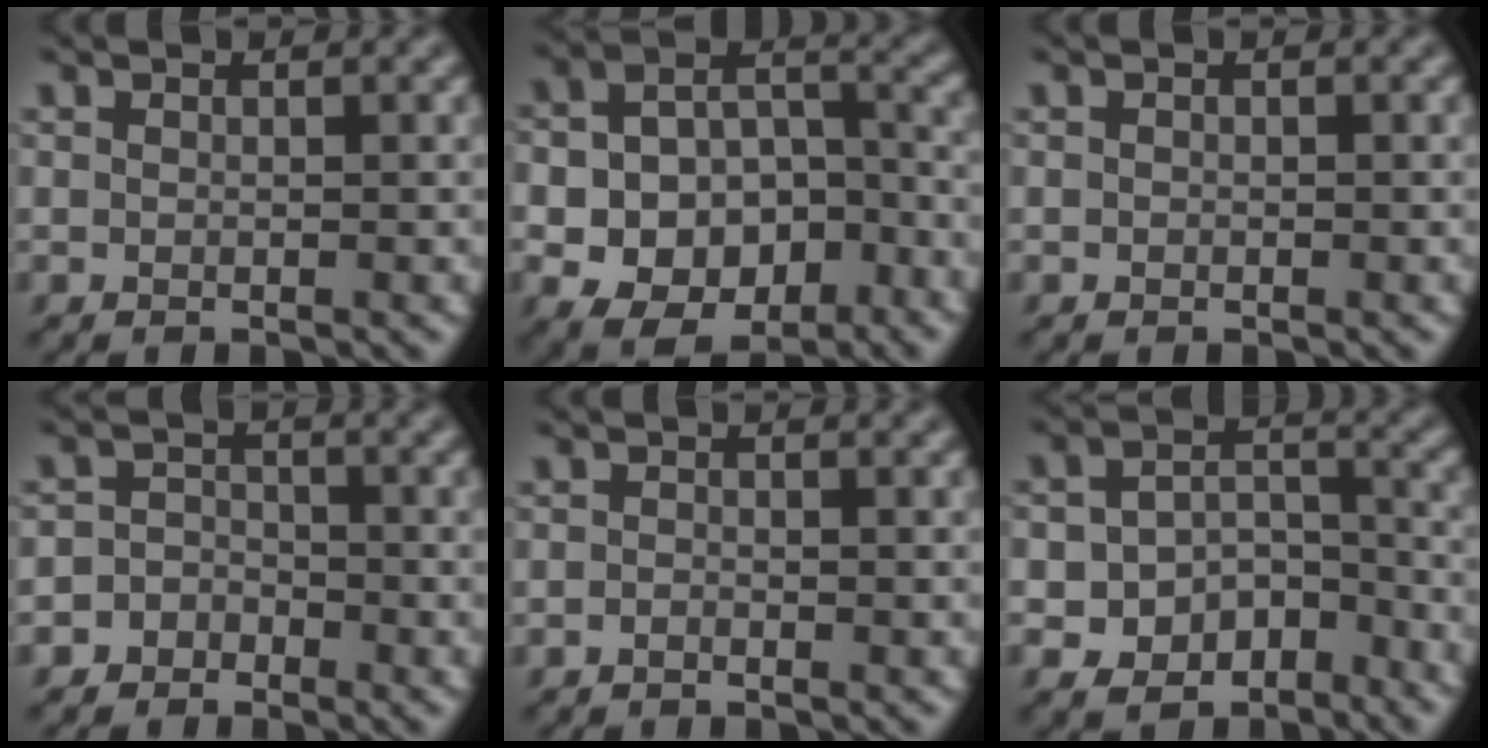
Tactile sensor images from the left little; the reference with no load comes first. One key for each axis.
{"total": 11.6, "fx": -5.0, "fy": 8.3, "fz": 6.5, "tx": -0.101, "ty": -0.023, "tz": -0.081}
{"total": 0.0}
{"total": 3.9, "fx": -2.3, "fy": 3.2, "fz": -0.1, "tx": 0.039, "ty": 0.004, "tz": -0.058}
{"total": 0.5, "fx": -0.5, "fy": 0.2, "fz": 0.1, "tx": -0.003, "ty": 0.000, "tz": -0.009}
{"total": 6.9, "fx": -4.2, "fy": 4.8, "fz": 2.6, "tx": -0.020, "ty": 0.006, "tz": -0.077}